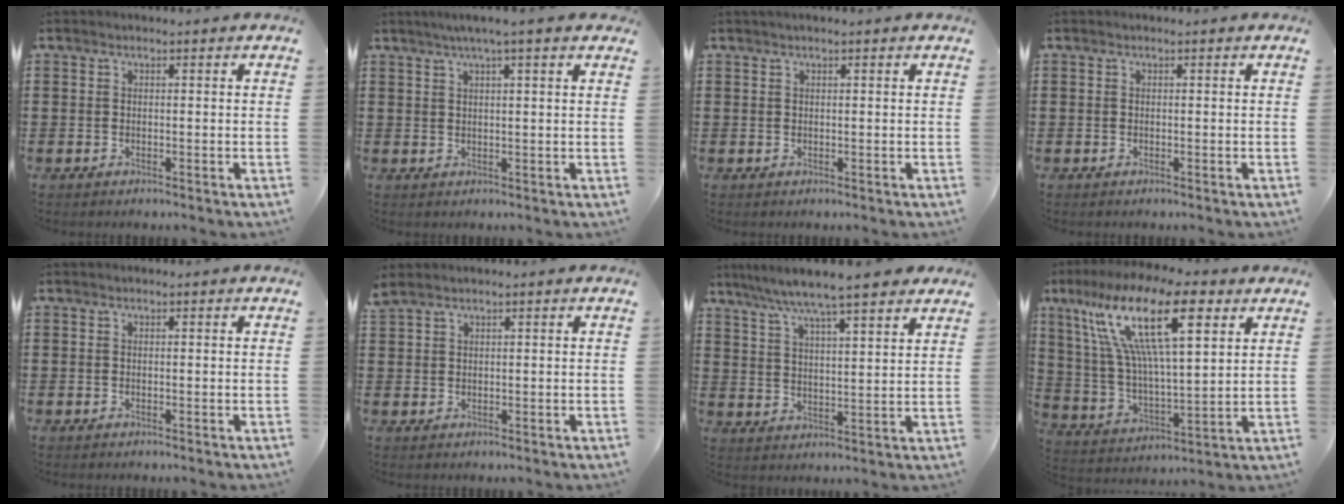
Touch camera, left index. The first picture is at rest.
{"total": 2.9, "force": [1.9, -0.1, 2.2], "torque": [-0.048, 0.004, 0.031]}
{"total": 0.6, "force": [0.3, 0.0, 0.5], "torque": [-0.009, 0.001, 0.005]}
{"total": 0.0}
{"total": 0.0}
{"total": 1.2, "force": [1.0, 0.2, 0.5], "torque": [-0.013, 0.001, 0.019]}
{"total": 6.7, "force": [5.9, 0.0, 3.1], "torque": [-0.086, -0.026, 0.099]}
{"total": 18.8, "force": [9.5, 5.9, 15.1], "torque": [-0.307, -0.021, 0.155]}